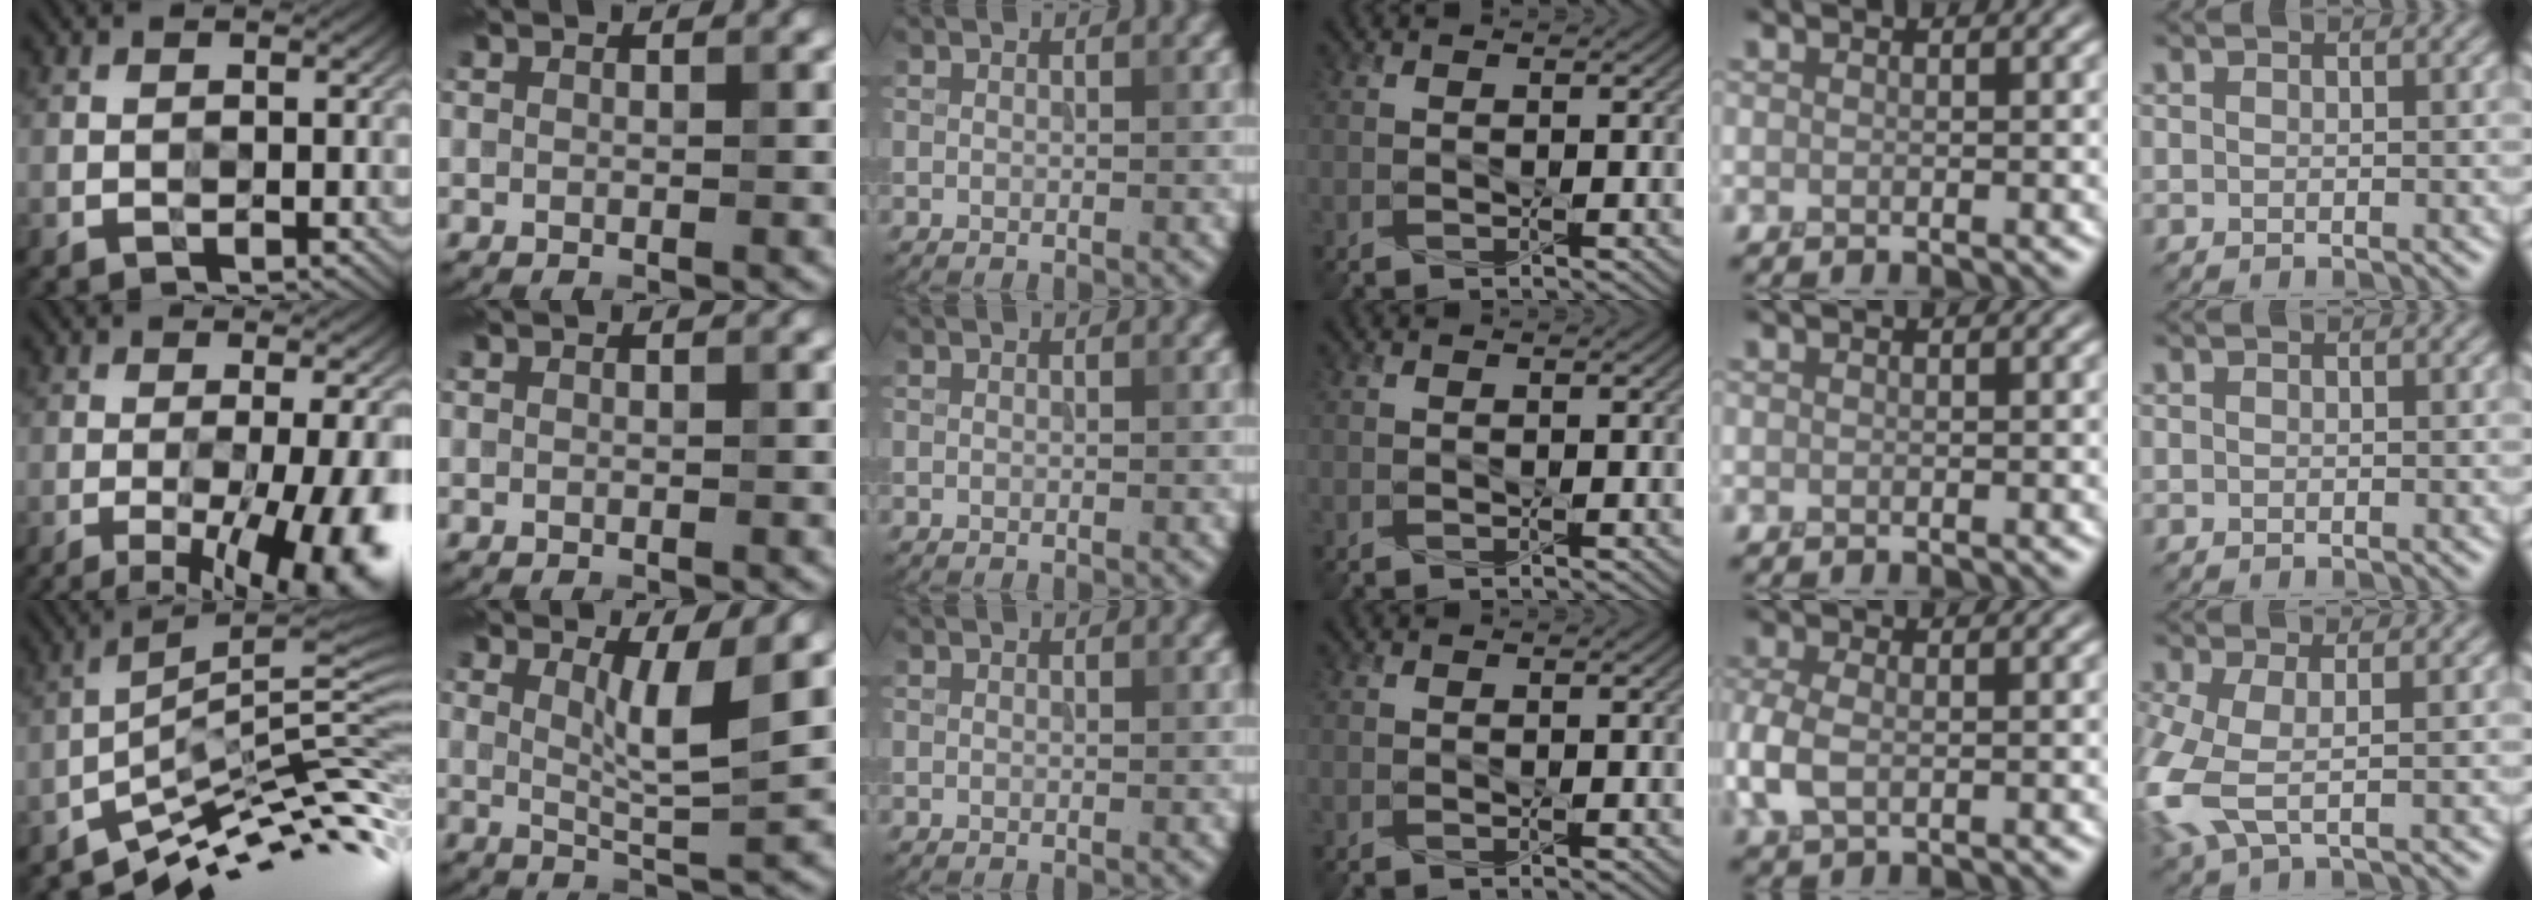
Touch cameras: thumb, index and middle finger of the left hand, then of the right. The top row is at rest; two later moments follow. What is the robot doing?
{"motion": "press", "object": "syringe"}